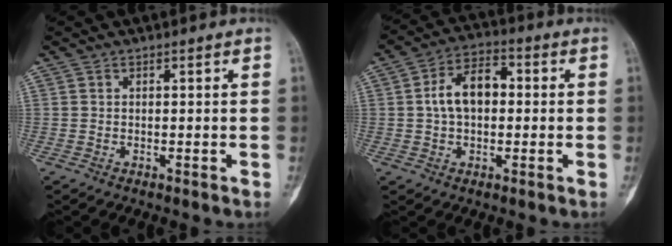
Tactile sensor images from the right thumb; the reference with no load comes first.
{"total": 9.0, "force": [0.5, 5.7, 6.9], "torque": [-0.109, 0.026, 0.002]}